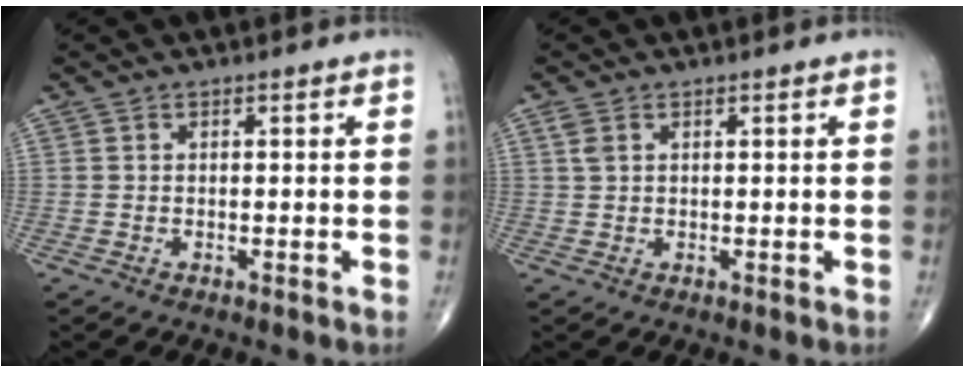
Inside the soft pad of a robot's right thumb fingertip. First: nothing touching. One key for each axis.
{"total": 1.8, "fx": 0.8, "fy": 1.0, "fz": 1.2, "tx": -0.031, "ty": 0.008, "tz": 0.021}